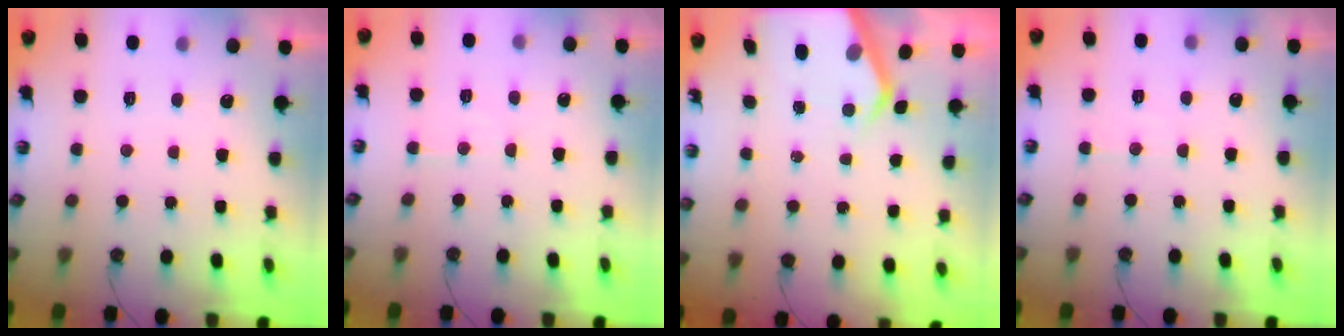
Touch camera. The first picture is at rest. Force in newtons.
{"total": 5.2, "press": 5.1, "slide": 0.7}
{"total": 5.4, "press": 5.4, "slide": 0.4}
{"total": 5.2, "press": 5.1, "slide": 0.6}